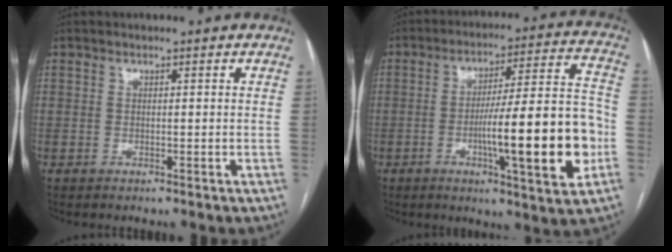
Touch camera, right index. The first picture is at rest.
{"total": 17.7, "force": [-4.3, 1.5, 17.1], "torque": [-0.254, 0.006, -0.062]}